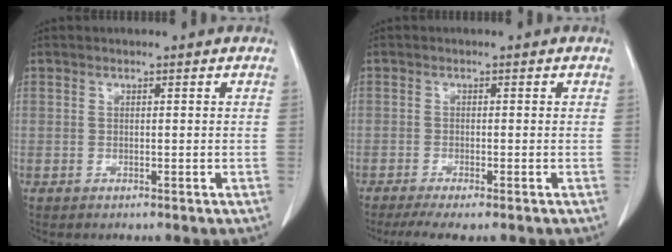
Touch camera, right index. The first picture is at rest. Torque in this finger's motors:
{"motor_torque": [0.48, -0.47, 0.12, 0.05]}